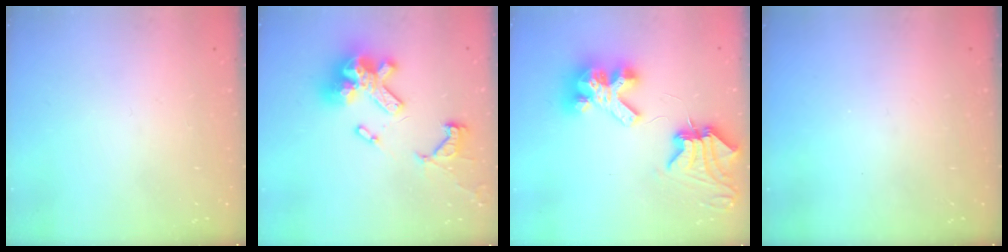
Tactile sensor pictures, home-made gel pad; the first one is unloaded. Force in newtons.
{"total": 18.3, "press": 18.1, "slide": 2.1}
{"total": 11.4, "press": 11.3, "slide": 1.4}
{"total": 0.0}